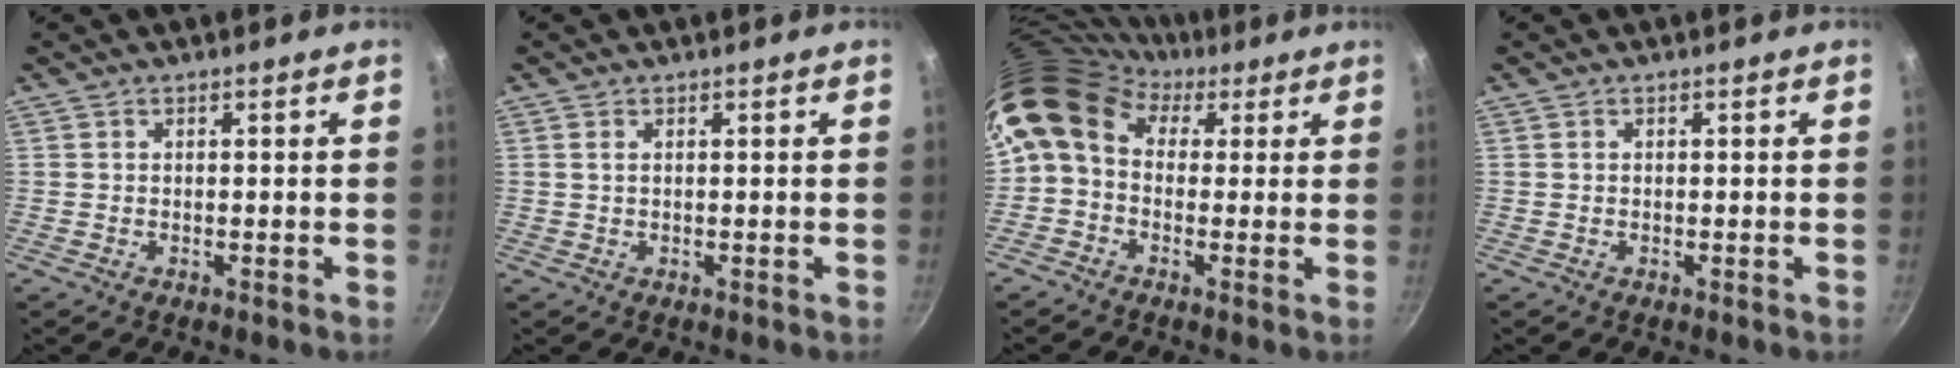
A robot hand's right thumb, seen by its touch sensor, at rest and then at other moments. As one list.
[{"total": 0.9, "force": [0.3, 0.4, 0.7], "torque": [-0.013, 0.000, 0.005]}, {"total": 12.1, "force": [2.8, 9.4, 7.1], "torque": [-0.134, 0.026, 0.023]}, {"total": 0.0}]